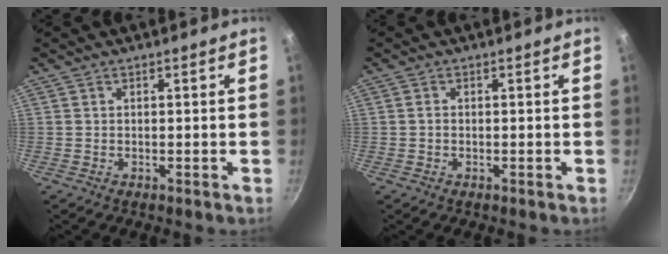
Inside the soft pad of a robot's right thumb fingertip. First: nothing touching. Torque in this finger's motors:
{"motor_torque": [-0.37, 0.08, -0.03, 0.58, 0.00]}